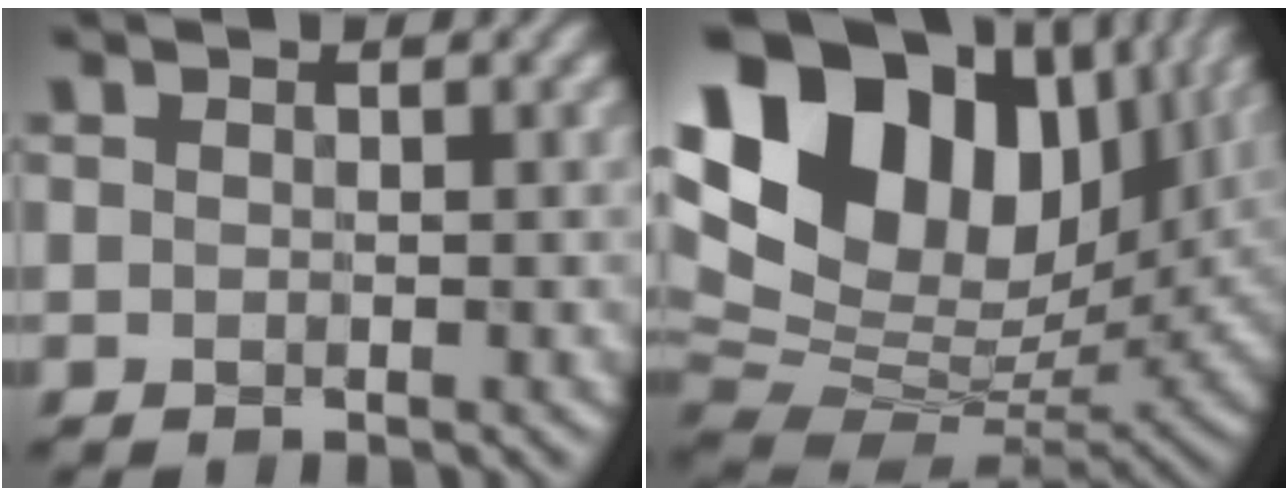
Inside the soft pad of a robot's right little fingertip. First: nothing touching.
{"total": 18.2, "force": [6.9, 11.9, 11.9], "torque": [-0.262, 0.043, 0.130]}